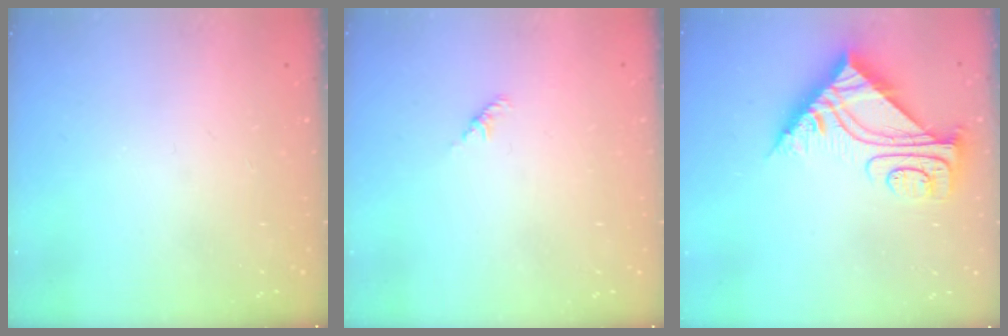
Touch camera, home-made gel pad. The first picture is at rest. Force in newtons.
{"total": 1.8, "press": 1.7, "slide": 0.6}
{"total": 8.9, "press": 8.8, "slide": 0.7}